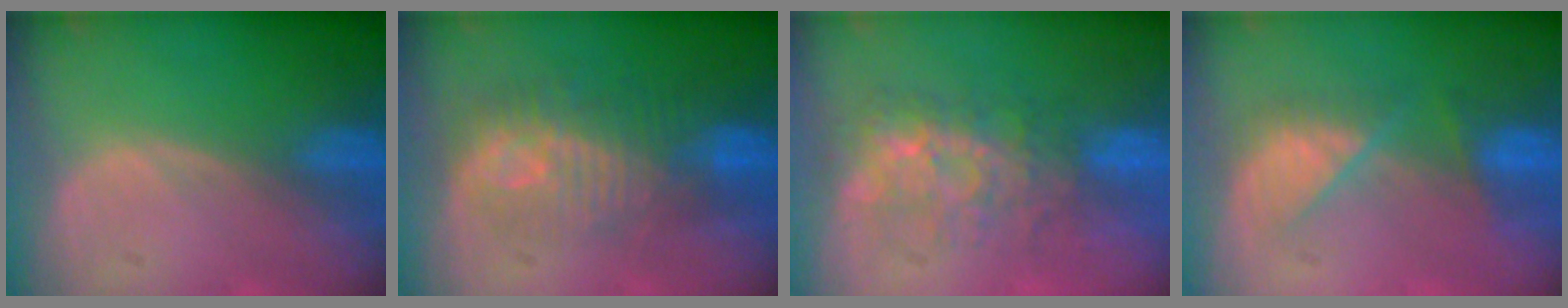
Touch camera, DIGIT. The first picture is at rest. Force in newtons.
{"total": 9.7, "press": 8.9, "slide": 3.9}
{"total": 7.6, "press": 7.1, "slide": 2.8}
{"total": 5.4, "press": 5.4, "slide": 0.5}